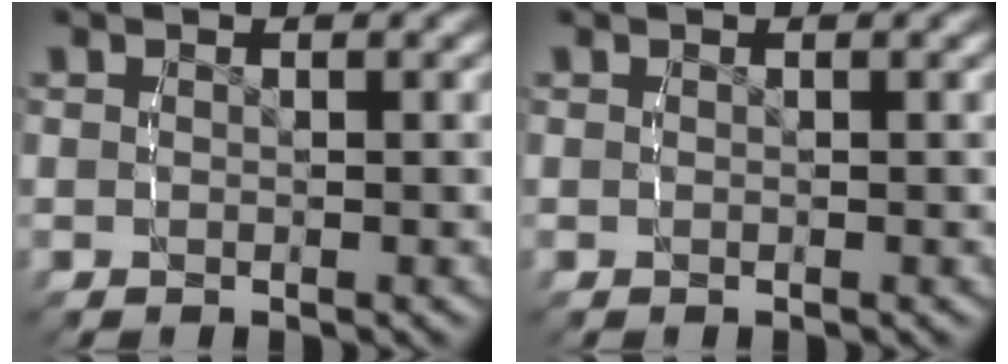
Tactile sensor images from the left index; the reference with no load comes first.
{"total": 0.0}